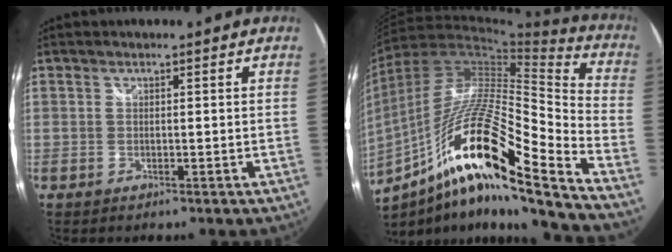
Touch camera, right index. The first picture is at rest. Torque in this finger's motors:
{"motor_torque": [0.65, -0.27, 0.51, 0.21]}